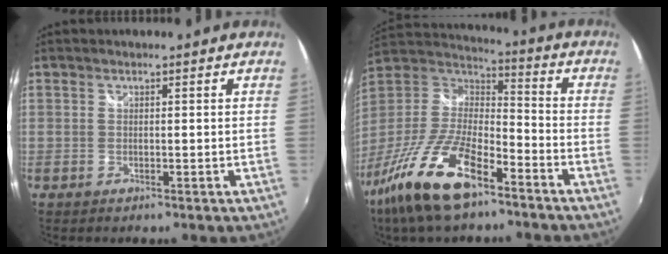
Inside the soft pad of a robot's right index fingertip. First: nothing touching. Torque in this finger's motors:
{"motor_torque": [1.14, -1.00, 0.65, 0.13]}